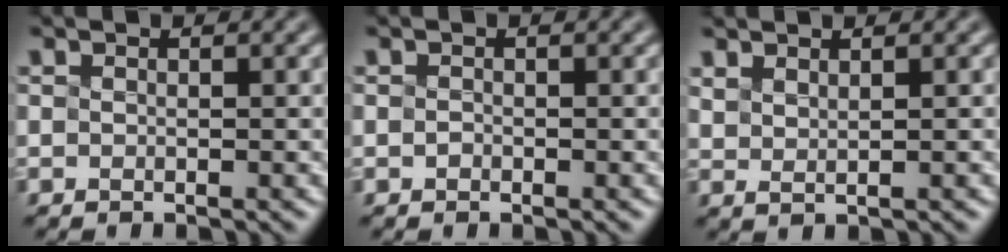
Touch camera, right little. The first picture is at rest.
{"total": 1.1, "force": [-0.6, -0.5, -0.8], "torque": [-0.003, 0.002, 0.007]}
{"total": 2.2, "force": [1.9, 0.8, 1.0], "torque": [-0.015, 0.017, 0.029]}